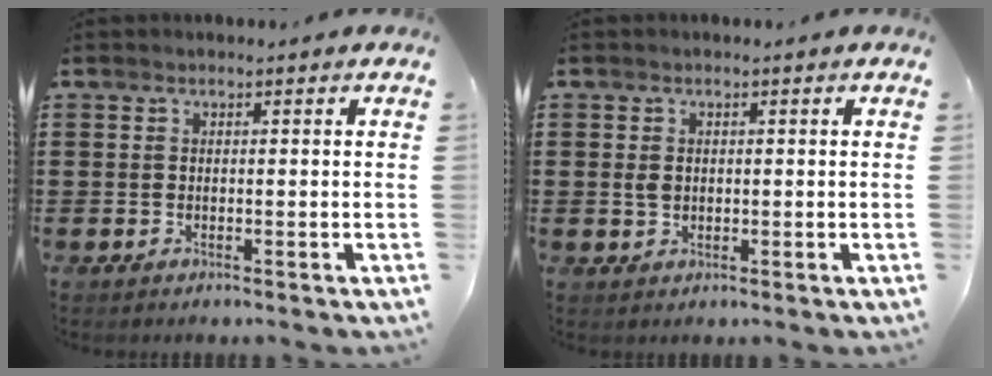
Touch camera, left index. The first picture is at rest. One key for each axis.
{"total": 1.8, "fx": 0.3, "fy": 1.3, "fz": 1.2, "tx": -0.026, "ty": 0.006, "tz": 0.004}